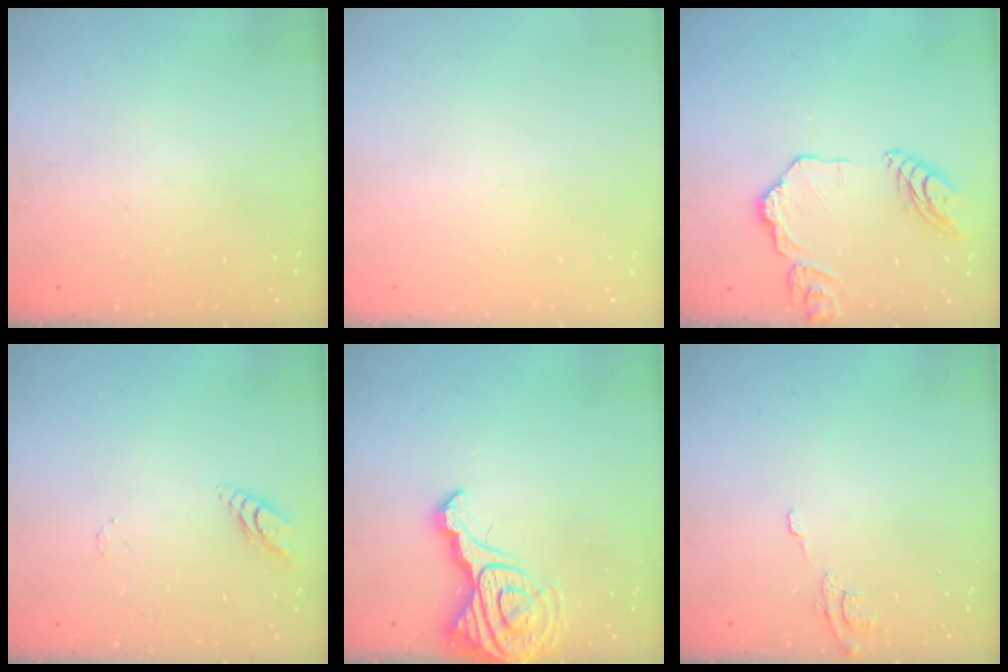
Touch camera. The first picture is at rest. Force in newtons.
{"total": 0.0}
{"total": 13.4, "press": 13.4, "slide": 1.3}
{"total": 6.5, "press": 6.5, "slide": 0.6}
{"total": 13.7, "press": 13.7, "slide": 1.3}
{"total": 5.8, "press": 5.8, "slide": 0.5}